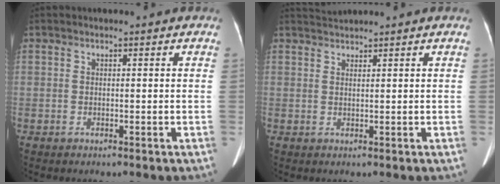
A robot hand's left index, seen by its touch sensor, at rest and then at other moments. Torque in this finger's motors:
{"motor_torque": [-0.04, -0.09, 0.00, 0.01]}